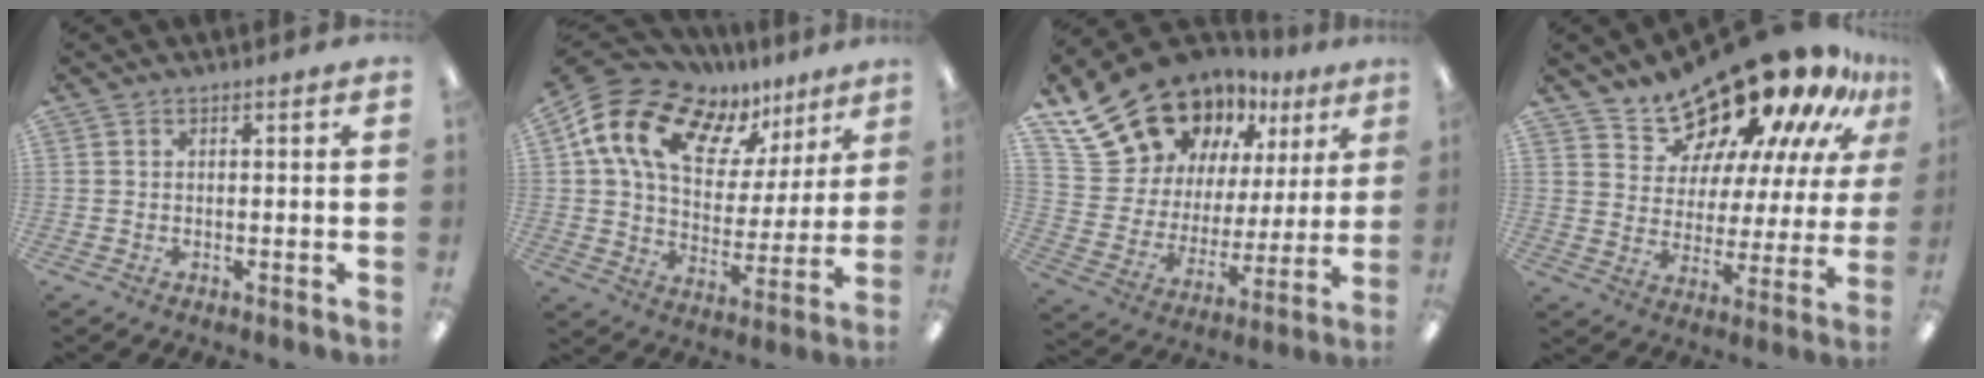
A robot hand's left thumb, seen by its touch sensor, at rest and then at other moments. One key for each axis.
{"total": 17.0, "fx": 10.5, "fy": 9.9, "fz": 9.0, "tx": -0.176, "ty": -0.050, "tz": 0.194}
{"total": 20.2, "fx": 15.2, "fy": 11.2, "fz": 7.1, "tx": -0.149, "ty": -0.099, "tz": 0.289}
{"total": 20.0, "fx": 17.2, "fy": 7.2, "fz": 7.1, "tx": -0.110, "ty": -0.138, "tz": 0.298}